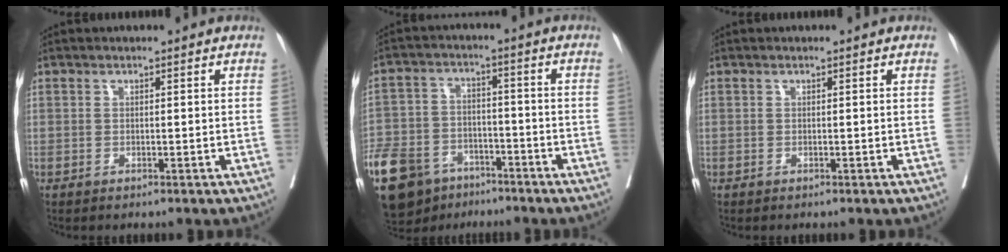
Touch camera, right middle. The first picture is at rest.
{"total": 18.6, "force": [-12.3, 10.7, 8.8], "torque": [-0.233, -0.012, -0.205]}
{"total": 0.0}